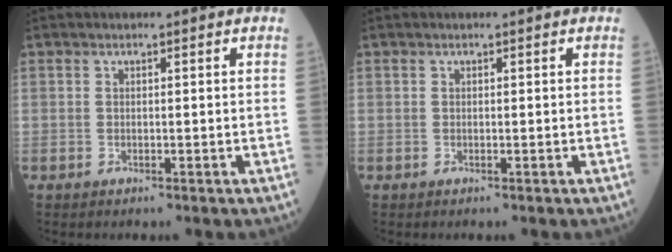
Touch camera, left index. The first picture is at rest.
{"total": 0.0}